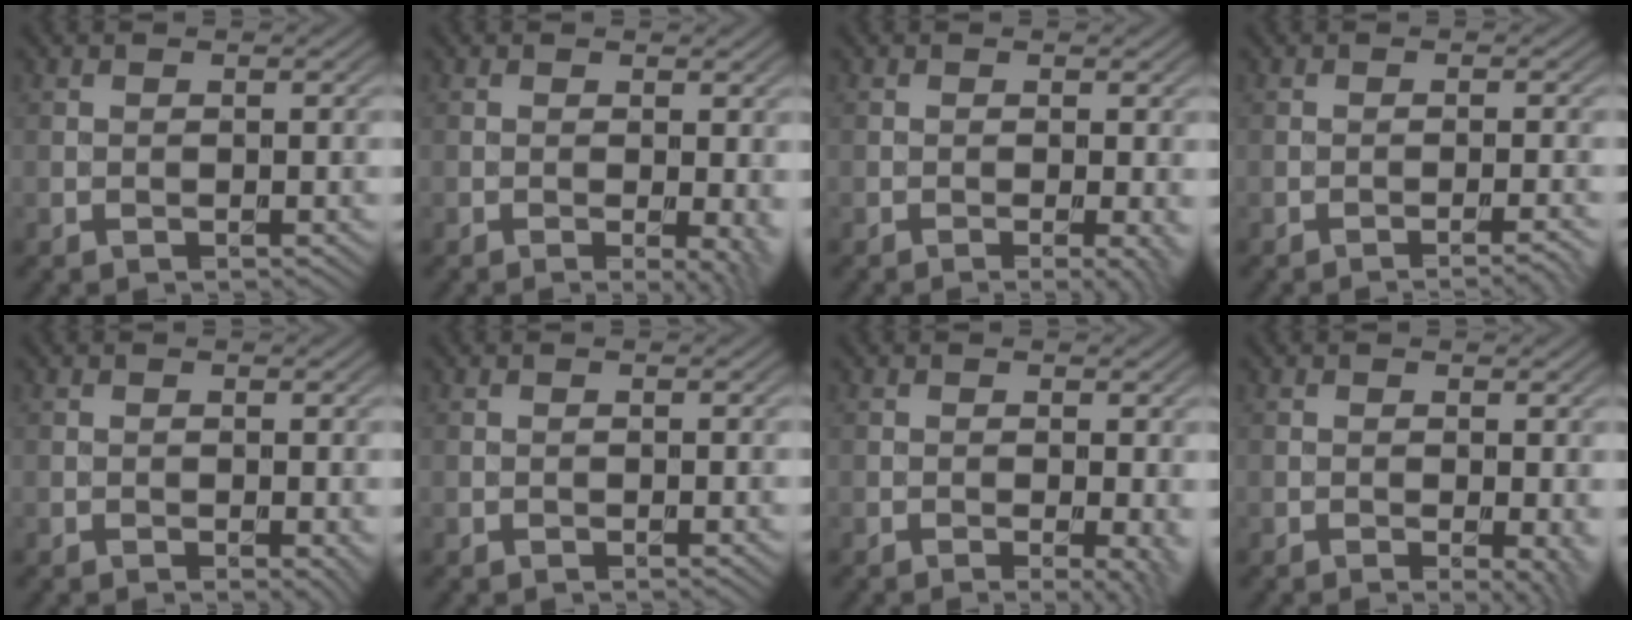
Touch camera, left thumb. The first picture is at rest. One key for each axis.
{"total": 3.4, "fx": -0.3, "fy": 0.9, "fz": 3.3, "tx": -0.042, "ty": -0.005, "tz": -0.006}
{"total": 2.5, "fx": -0.6, "fy": 0.4, "fz": 2.4, "tx": -0.037, "ty": -0.004, "tz": -0.011}
{"total": 2.3, "fx": -1.4, "fy": 0.3, "fz": 1.8, "tx": -0.019, "ty": 0.005, "tz": -0.028}
{"total": 1.4, "fx": -0.1, "fy": 0.7, "fz": 1.2, "tx": -0.012, "ty": -0.007, "tz": -0.001}
{"total": 0.0}
{"total": 3.3, "fx": -0.5, "fy": 0.7, "fz": 3.1, "tx": -0.043, "ty": -0.006, "tz": -0.007}
{"total": 2.7, "fx": -0.3, "fy": 0.7, "fz": 2.5, "tx": -0.032, "ty": -0.006, "tz": -0.006}